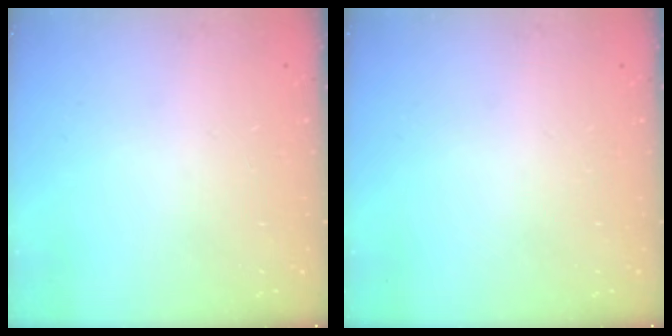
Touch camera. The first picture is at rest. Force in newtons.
{"total": 0.0}